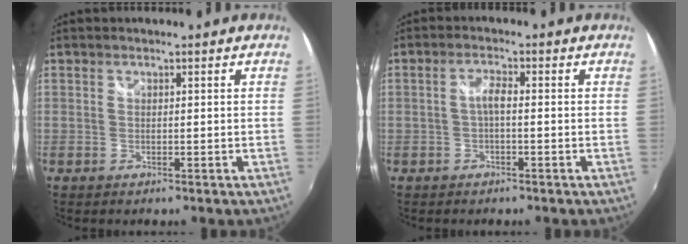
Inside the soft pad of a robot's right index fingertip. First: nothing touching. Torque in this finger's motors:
{"motor_torque": [0.60, -0.16, 0.30, 0.05]}